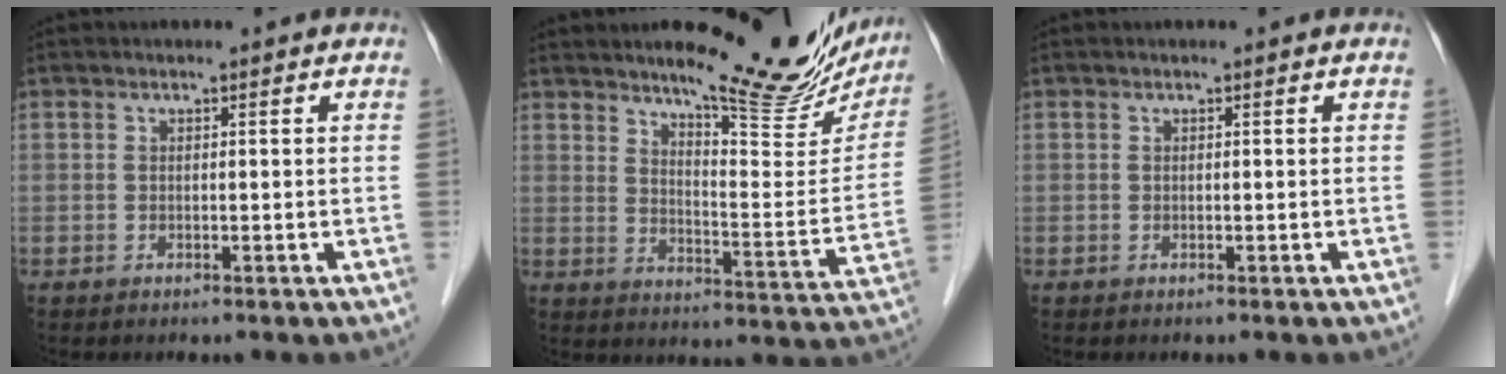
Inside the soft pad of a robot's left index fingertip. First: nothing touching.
{"total": 18.0, "force": [14.8, 3.7, 9.4], "torque": [-0.115, -0.039, 0.189]}
{"total": 0.0}